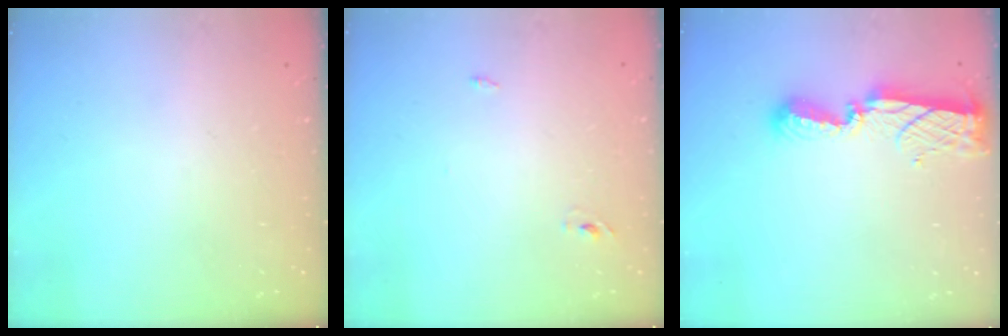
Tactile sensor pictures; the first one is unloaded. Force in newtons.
{"total": 2.4, "press": 2.2, "slide": 1.0}
{"total": 8.4, "press": 8.4, "slide": 0.8}